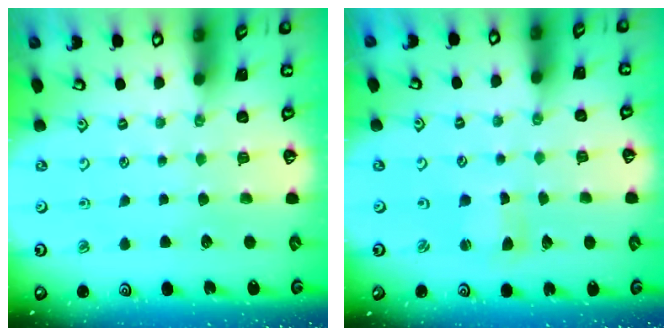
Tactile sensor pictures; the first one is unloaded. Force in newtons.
{"total": 1.7, "press": 1.7, "slide": 0.3}